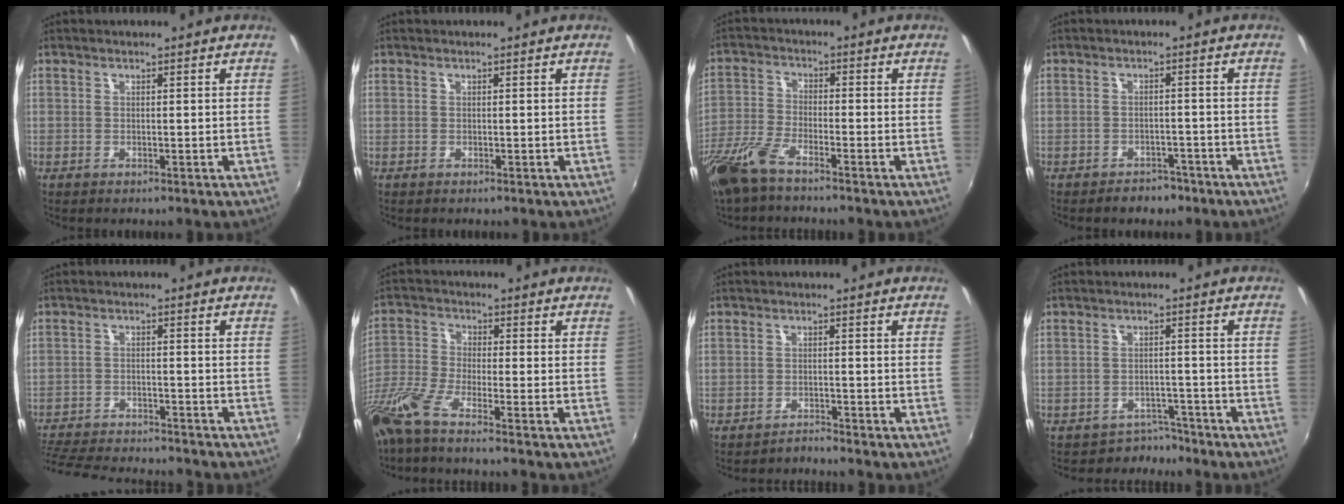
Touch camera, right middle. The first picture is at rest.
{"total": 0.0}
{"total": 9.5, "force": [-7.1, 2.2, 5.8], "torque": [-0.139, -0.019, -0.147]}
{"total": 4.4, "force": [-3.5, 2.4, 1.2], "torque": [-0.031, 0.006, -0.041]}
{"total": 14.9, "force": [-13.3, 2.9, 5.9], "torque": [-0.139, -0.020, -0.208]}
{"total": 9.9, "force": [-7.6, 0.2, 6.2], "torque": [-0.142, -0.029, -0.152]}
{"total": 1.6, "force": [-1.5, -0.3, -0.2], "torque": [0.001, -0.002, -0.028]}
{"total": 3.8, "force": [-3.3, 1.8, -0.7], "torque": [0.013, 0.017, -0.048]}